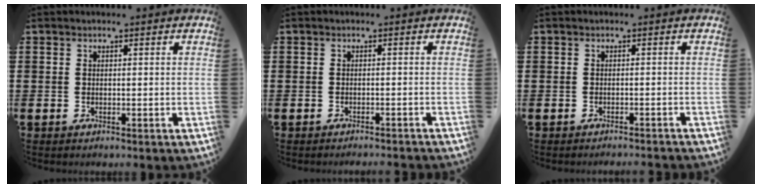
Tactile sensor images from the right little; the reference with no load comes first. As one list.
[{"total": 0.7, "force": [-0.7, -0.2, 0.0], "torque": [0.000, 0.000, -0.015]}, {"total": 0.7, "force": [-0.7, -0.2, 0.0], "torque": [0.000, 0.000, -0.015]}]